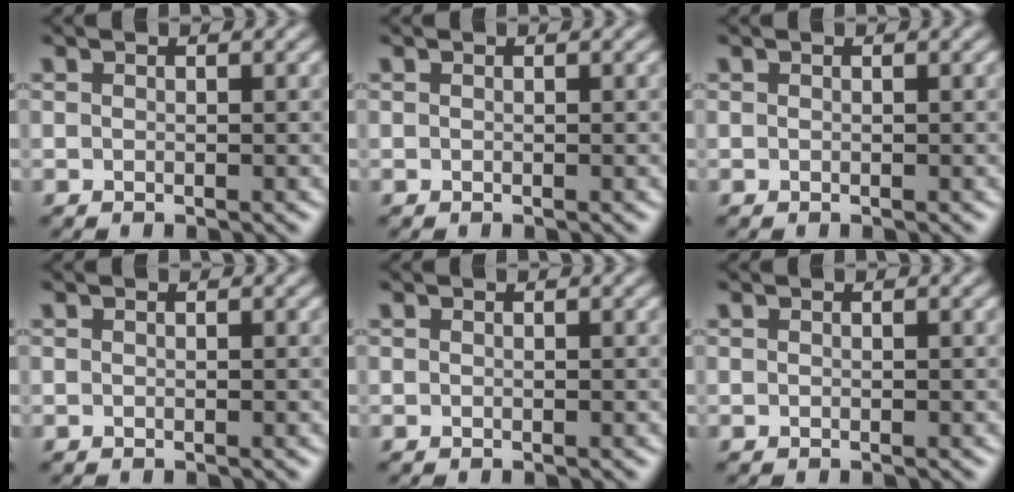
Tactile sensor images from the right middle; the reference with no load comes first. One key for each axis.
{"total": 0.0}
{"total": 0.0}
{"total": 0.0}
{"total": 0.0}
{"total": 0.0}